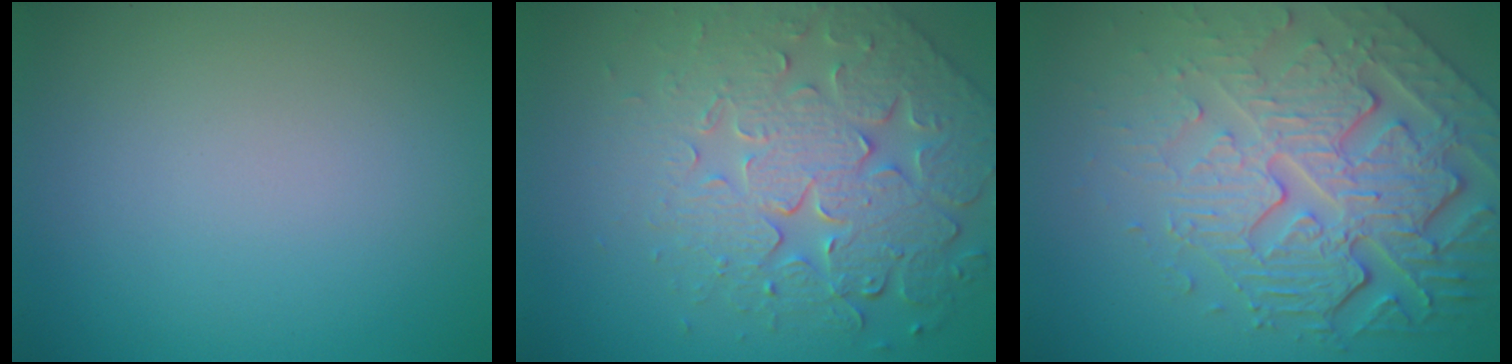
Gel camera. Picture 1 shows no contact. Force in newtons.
{"total": 7.7, "press": 5.8, "slide": 5.0}
{"total": 8.5, "press": 5.9, "slide": 6.2}